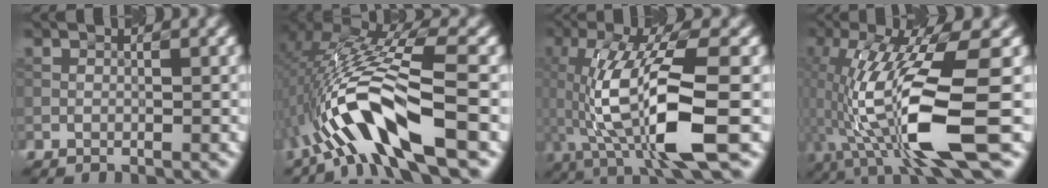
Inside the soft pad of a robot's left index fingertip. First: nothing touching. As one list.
[{"total": 10.1, "force": [-2.7, 2.7, 9.3], "torque": [-0.186, 0.019, -0.050]}, {"total": 9.9, "force": [-2.3, 2.5, 9.3], "torque": [-0.185, -0.004, -0.040]}, {"total": 11.7, "force": [-2.6, 2.6, 11.1], "torque": [-0.223, -0.008, -0.042]}]